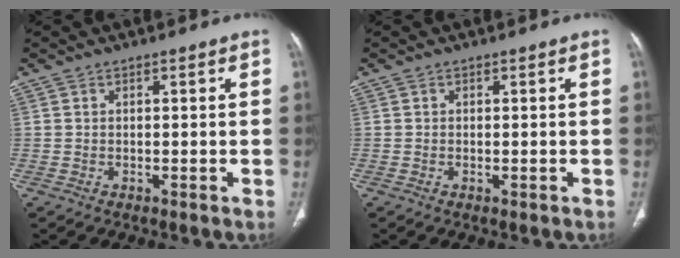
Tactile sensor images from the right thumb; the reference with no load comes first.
{"total": 0.0}